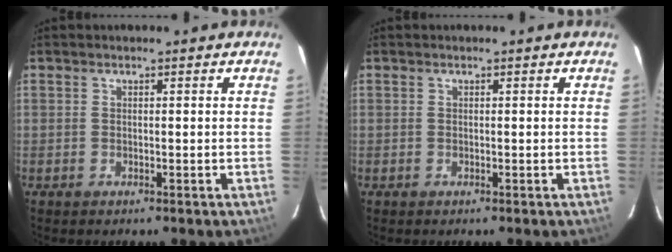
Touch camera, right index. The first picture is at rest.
{"total": 0.0}